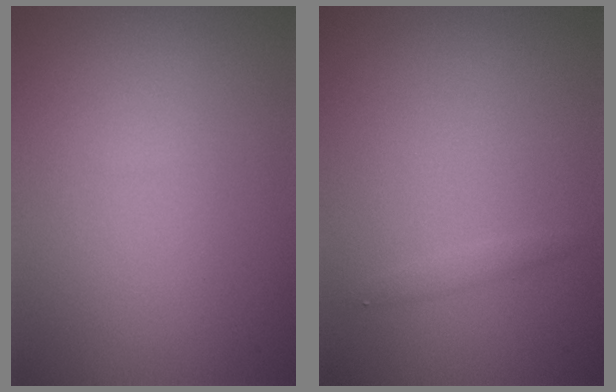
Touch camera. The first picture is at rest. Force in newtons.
{"total": 0.7, "press": 0.7, "slide": 0.0}